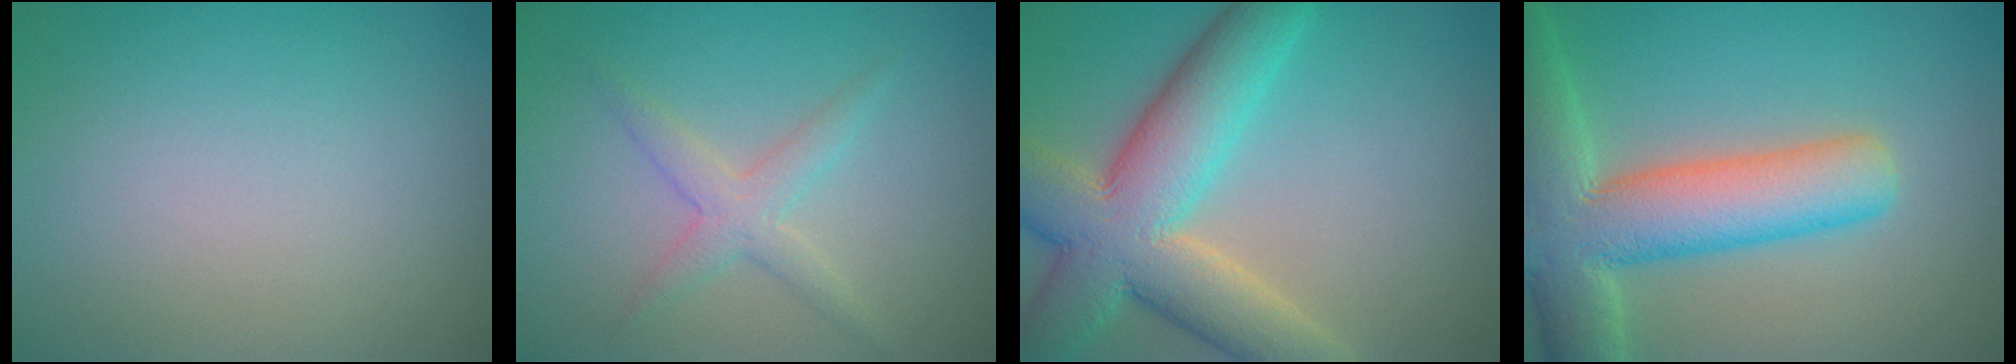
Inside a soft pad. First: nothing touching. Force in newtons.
{"total": 2.4, "press": 2.4, "slide": 0.1}
{"total": 10.7, "press": 10.7, "slide": 0.7}
{"total": 10.4, "press": 10.4, "slide": 0.8}